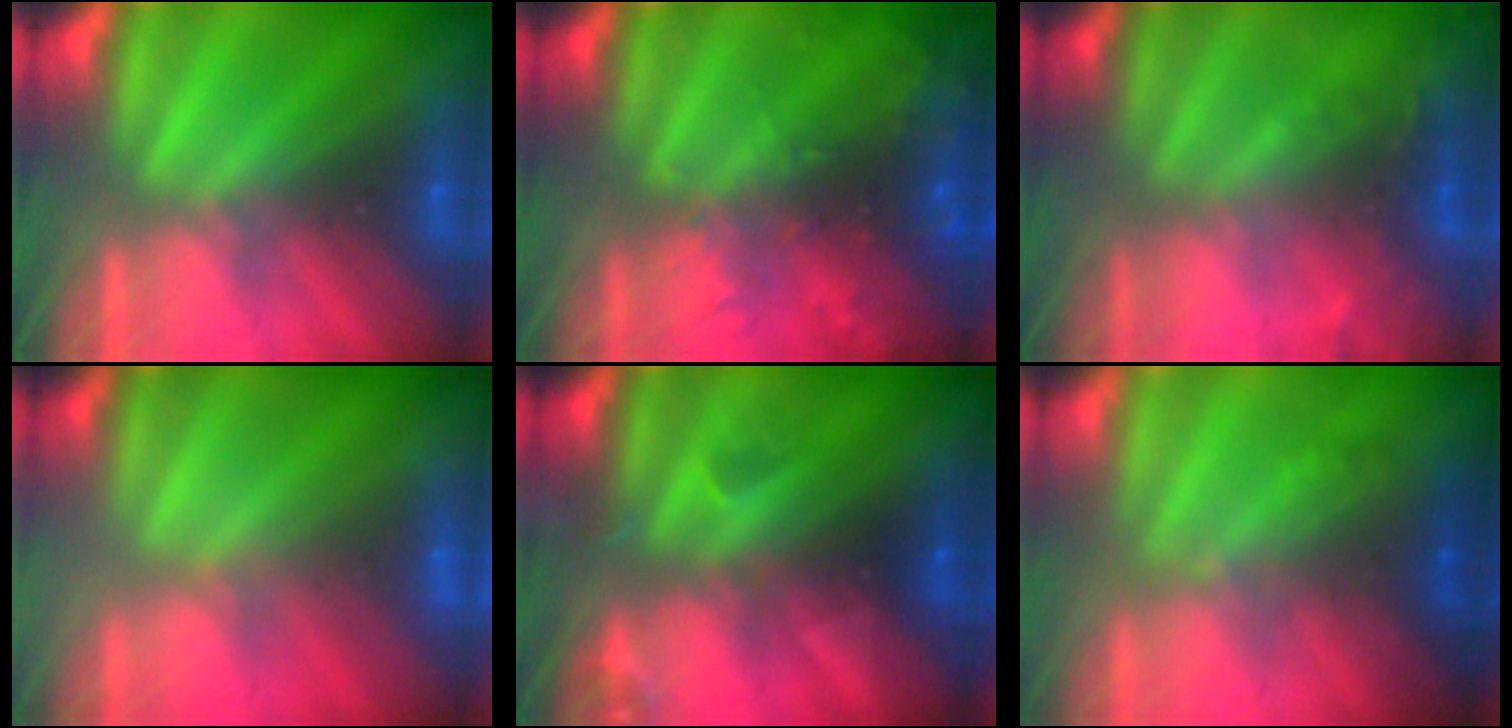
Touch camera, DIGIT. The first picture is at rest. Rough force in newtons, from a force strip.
{"total": 7.7}
{"total": 2.2}
{"total": 2.8}
{"total": 2.4}
{"total": 2.0}